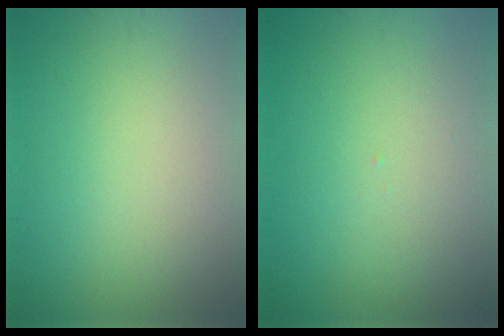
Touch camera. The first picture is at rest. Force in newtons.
{"total": 0.0}